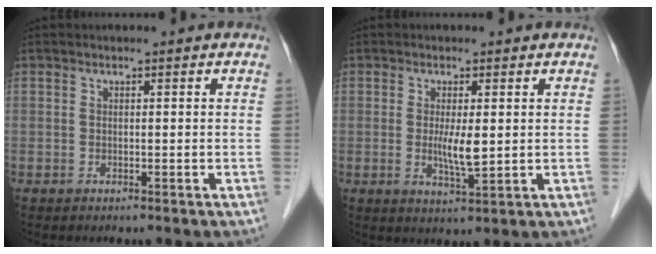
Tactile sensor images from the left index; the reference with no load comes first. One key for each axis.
{"total": 3.9, "fx": 0.2, "fy": 0.7, "fz": 3.9, "tx": -0.073, "ty": -0.010, "tz": 0.004}